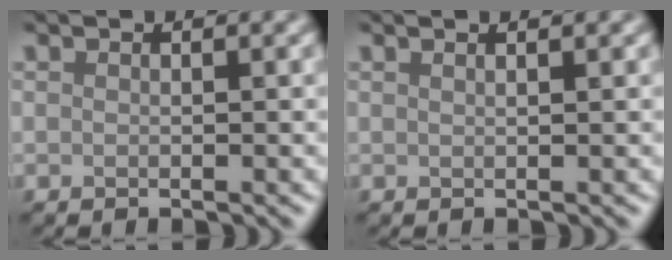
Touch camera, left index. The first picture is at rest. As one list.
[{"total": 2.0, "force": [1.2, 0.8, 1.3], "torque": [0.001, -0.001, -0.007]}]